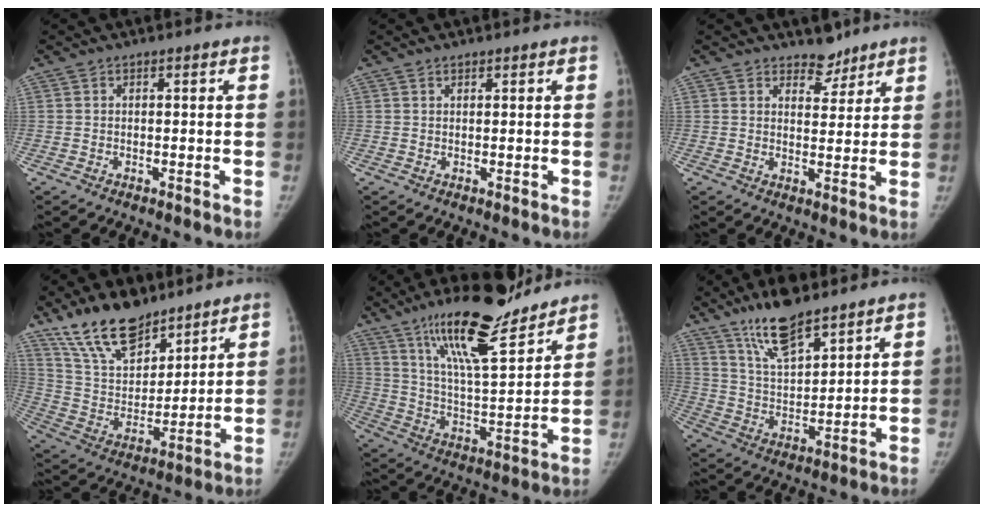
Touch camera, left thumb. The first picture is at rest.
{"total": 0.8, "force": [0.6, 0.4, 0.2], "torque": [0.000, -0.005, 0.010]}
{"total": 4.4, "force": [3.7, 2.2, 0.7], "torque": [0.017, -0.028, 0.057]}
{"total": 17.1, "force": [12.8, 7.7, 8.2], "torque": [-0.106, -0.063, 0.242]}
{"total": 19.5, "force": [14.8, 4.1, 11.9], "torque": [-0.168, -0.084, 0.255]}
{"total": 12.5, "force": [9.3, 3.8, 7.5], "torque": [-0.116, -0.056, 0.179]}